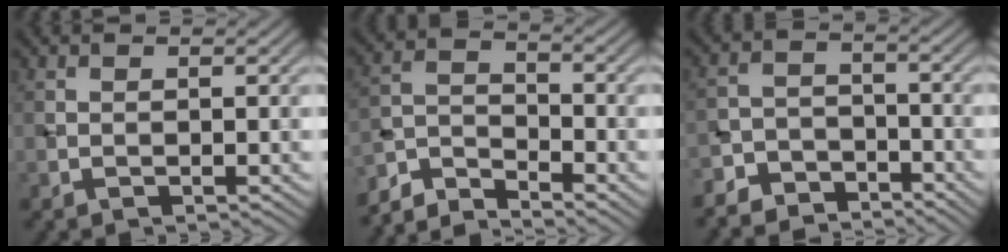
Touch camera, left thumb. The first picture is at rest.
{"total": 5.8, "force": [-5.2, 1.3, 2.0], "torque": [-0.046, -0.006, -0.119]}
{"total": 6.8, "force": [-6.1, 2.8, 1.3], "torque": [-0.026, -0.003, -0.114]}